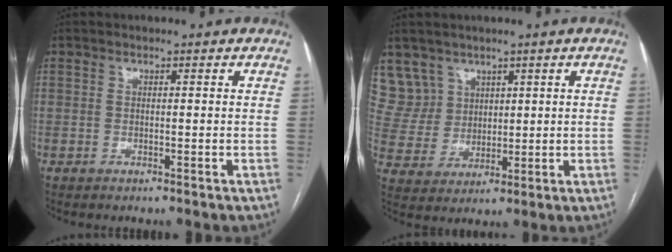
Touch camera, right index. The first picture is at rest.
{"total": 7.5, "force": [4.9, 5.6, -0.1], "torque": [0.001, 0.019, 0.112]}